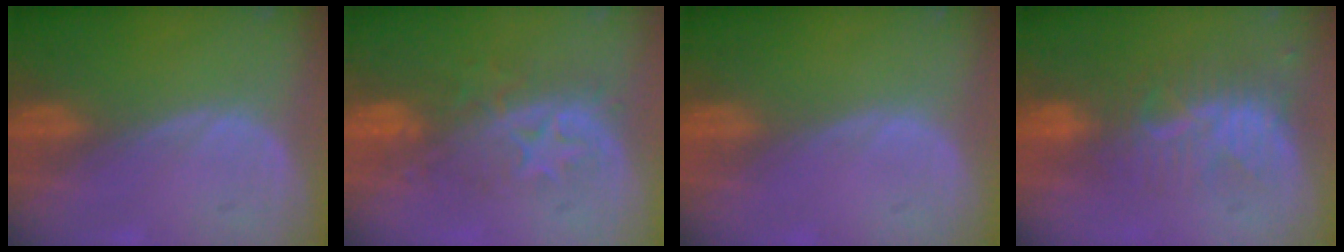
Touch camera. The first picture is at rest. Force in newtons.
{"total": 8.2, "press": 7.5, "slide": 3.3}
{"total": 0.0}
{"total": 8.5, "press": 7.7, "slide": 3.6}